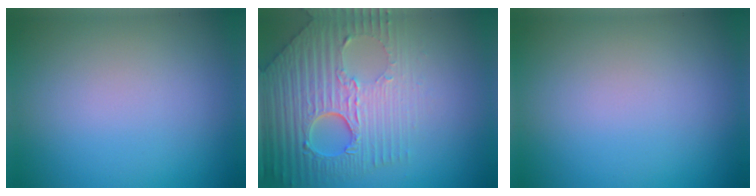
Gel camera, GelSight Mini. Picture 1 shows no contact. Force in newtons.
{"total": 8.7, "press": 6.0, "slide": 6.3}
{"total": 0.0}